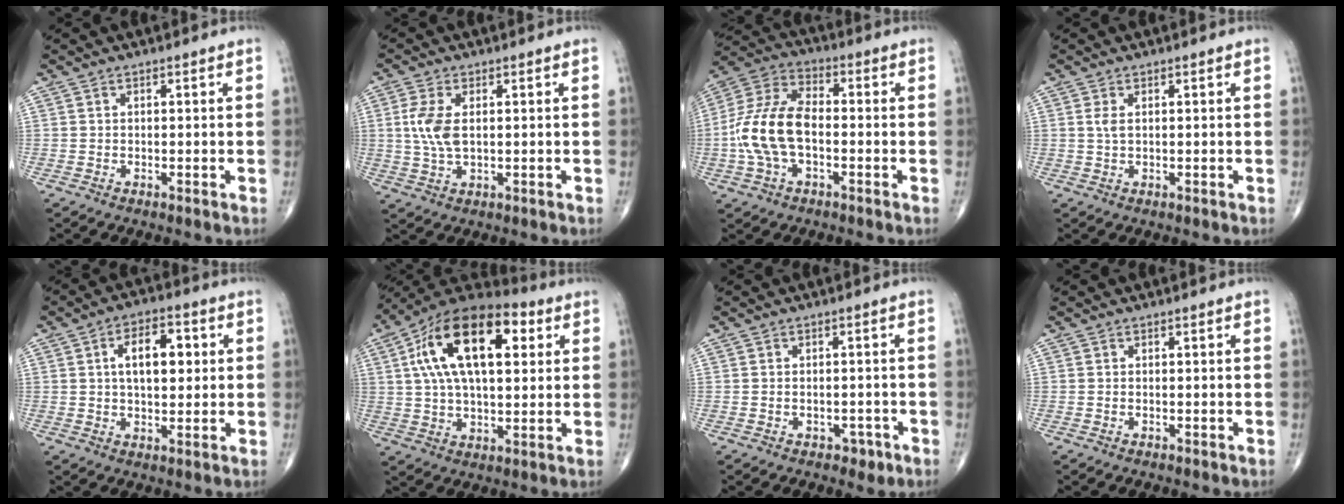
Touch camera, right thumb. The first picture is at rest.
{"total": 6.4, "force": [0.9, 3.2, 5.4], "torque": [-0.125, -0.001, 0.018]}
{"total": 13.7, "force": [-2.0, 7.8, 11.1], "torque": [-0.235, 0.034, -0.043]}
{"total": 1.6, "force": [0.4, 0.7, 1.4], "torque": [-0.030, 0.002, 0.013]}
{"total": 9.6, "force": [1.8, 5.2, 7.8], "torque": [-0.100, 0.008, 0.026]}
{"total": 21.7, "force": [6.1, 10.9, 17.8], "torque": [-0.293, 0.015, 0.093]}
{"total": 2.9, "force": [-1.4, 2.0, 1.6], "torque": [-0.015, 0.016, -0.012]}
{"total": 0.0}